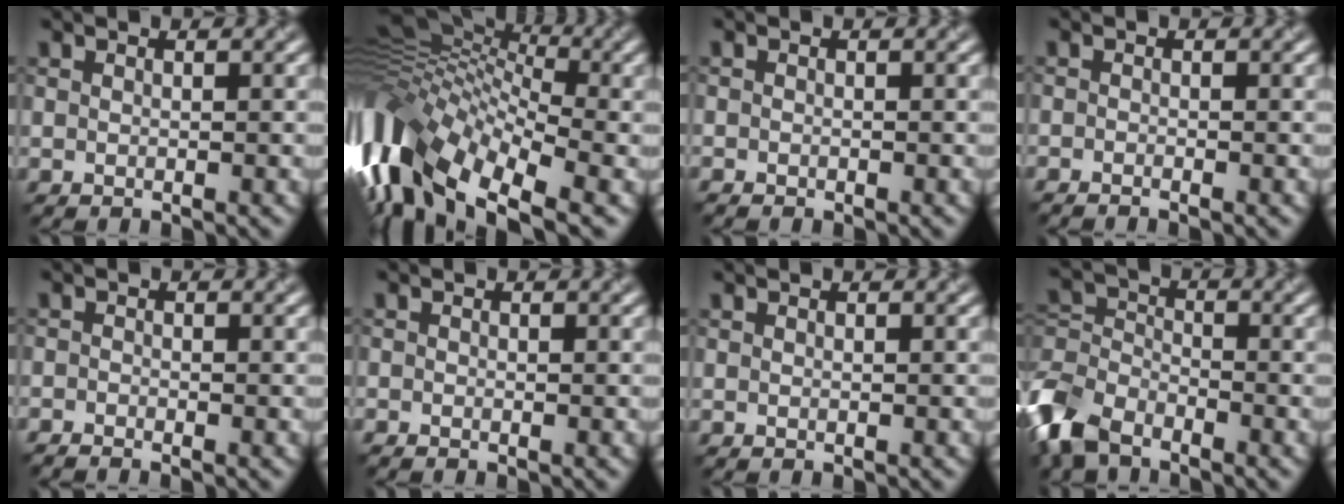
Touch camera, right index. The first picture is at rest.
{"total": 13.7, "force": [-3.4, 7.1, 11.1], "torque": [-0.258, 0.008, -0.067]}
{"total": 0.6, "force": [-0.6, 0.2, 0.1], "torque": [0.002, -0.004, -0.010]}
{"total": 1.1, "force": [-1.0, 0.0, 0.5], "torque": [-0.008, -0.006, -0.020]}
{"total": 1.4, "force": [-1.3, 0.1, 0.5], "torque": [-0.011, -0.006, -0.028]}
{"total": 0.5, "force": [-0.5, 0.1, 0.1], "torque": [0.001, -0.004, -0.011]}
{"total": 0.0}
{"total": 6.4, "force": [-4.6, 3.3, 3.0], "torque": [-0.070, -0.001, -0.111]}